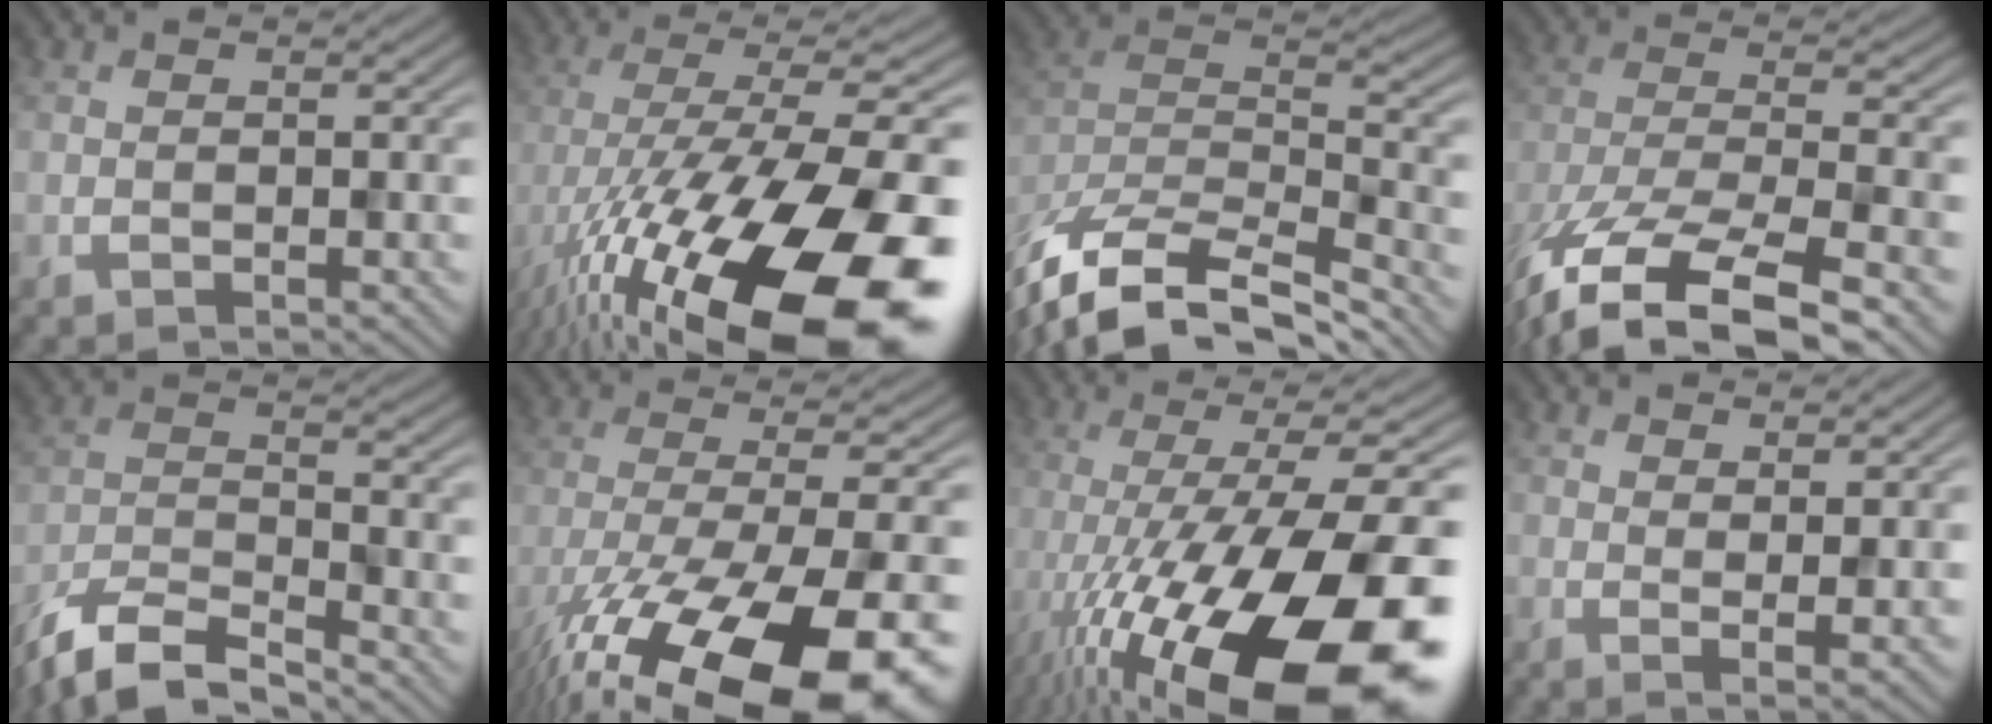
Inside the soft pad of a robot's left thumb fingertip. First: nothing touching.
{"total": 19.2, "force": [-9.8, 6.4, 15.2], "torque": [-0.260, -0.031, -0.137]}
{"total": 14.2, "force": [-12.4, 4.1, 5.6], "torque": [-0.141, -0.011, -0.205]}
{"total": 13.4, "force": [-10.4, 3.8, 7.6], "torque": [-0.172, -0.030, -0.165]}
{"total": 9.6, "force": [-8.9, 2.0, 3.2], "torque": [-0.067, -0.014, -0.160]}
{"total": 17.8, "force": [-11.6, 5.1, 12.5], "torque": [-0.211, -0.039, -0.163]}
{"total": 20.3, "force": [-9.9, 5.4, 16.9], "torque": [-0.248, -0.021, -0.145]}
{"total": 3.0, "force": [2.1, 0.4, 2.1], "torque": [-0.039, -0.004, 0.055]}